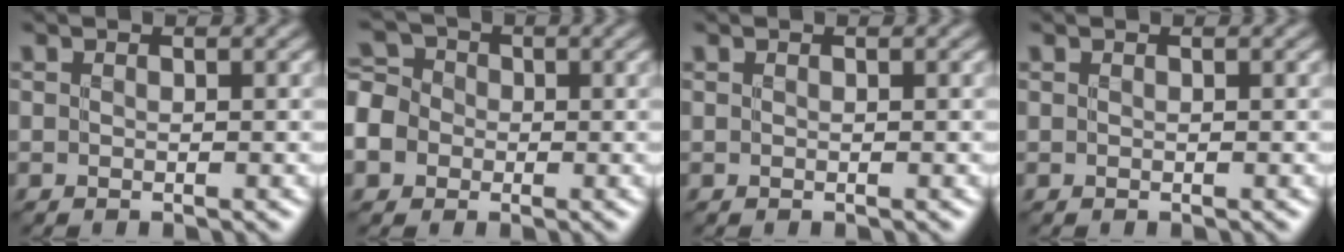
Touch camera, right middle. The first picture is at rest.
{"total": 7.6, "force": [-2.8, 6.4, 3.0], "torque": [-0.080, -0.006, -0.071]}
{"total": 0.0}
{"total": 0.0}